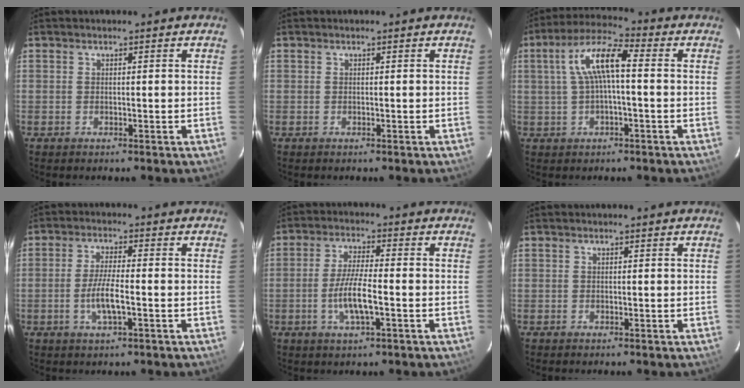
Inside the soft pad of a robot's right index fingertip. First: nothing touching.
{"total": 0.0}
{"total": 9.0, "force": [0.8, 2.3, 8.7], "torque": [-0.170, 0.023, 0.016]}
{"total": 5.7, "force": [-1.8, 0.9, 5.4], "torque": [-0.106, -0.003, -0.035]}
{"total": 7.2, "force": [-2.1, 1.3, 6.8], "torque": [-0.134, -0.003, -0.042]}
{"total": 0.0}